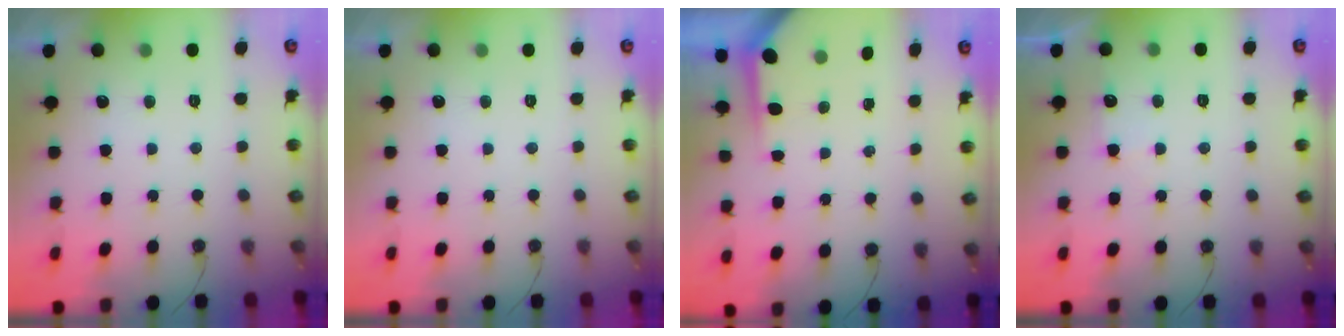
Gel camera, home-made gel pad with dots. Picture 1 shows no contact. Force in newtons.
{"total": 0.0}
{"total": 3.8, "press": 3.8, "slide": 0.4}
{"total": 6.3, "press": 6.3, "slide": 0.7}